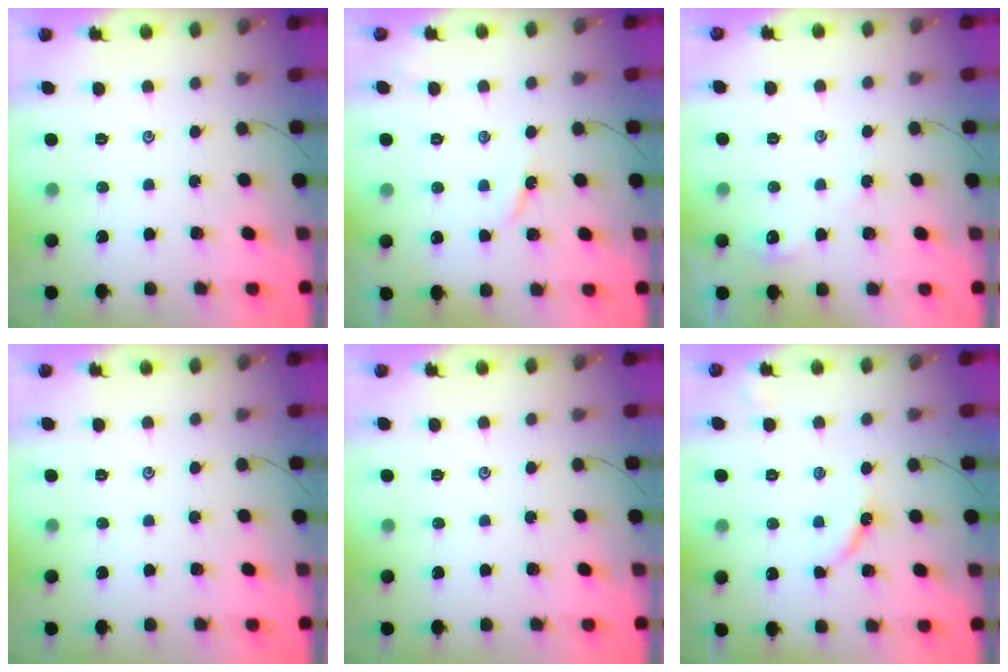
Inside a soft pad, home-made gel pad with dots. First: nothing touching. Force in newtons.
{"total": 2.7, "press": 2.7, "slide": 0.4}
{"total": 2.9, "press": 2.9, "slide": 0.4}
{"total": 0.0}
{"total": 0.0}
{"total": 5.6, "press": 5.6, "slide": 0.4}